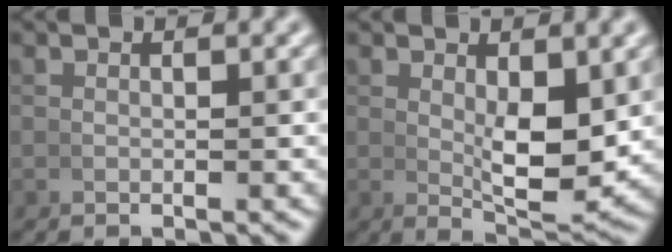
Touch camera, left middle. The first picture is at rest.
{"total": 4.8, "force": [1.0, 1.5, 4.4], "torque": [-0.071, -0.019, 0.024]}